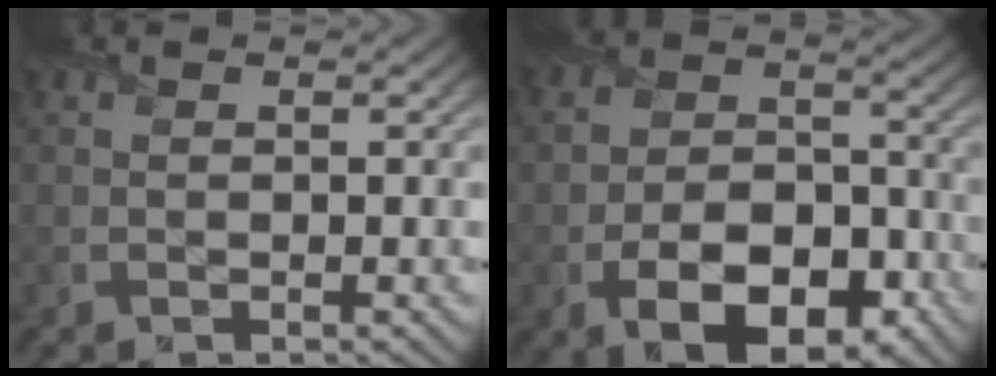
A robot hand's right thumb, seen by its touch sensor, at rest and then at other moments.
{"total": 11.7, "force": [-5.0, 7.1, 7.8], "torque": [-0.153, -0.023, -0.077]}